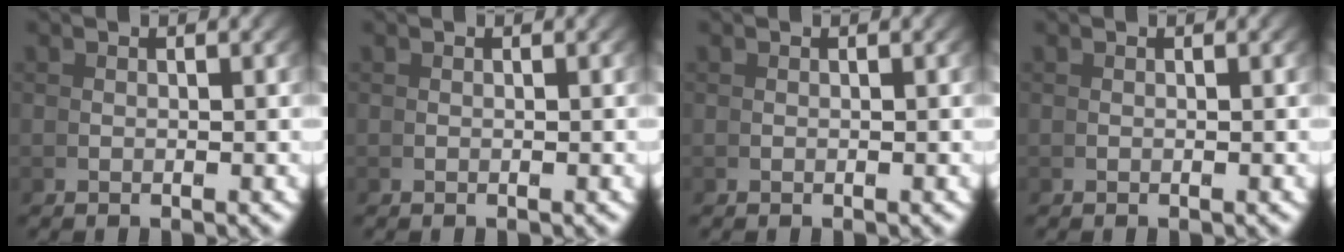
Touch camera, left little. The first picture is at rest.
{"total": 0.0}
{"total": 0.0}
{"total": 0.0}